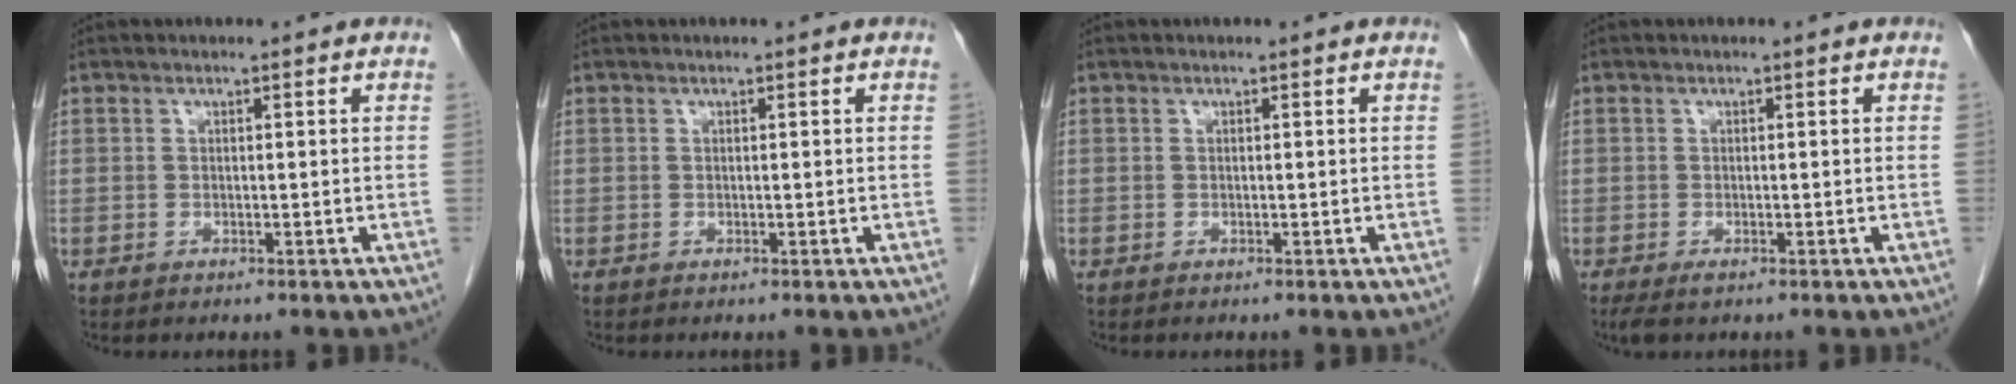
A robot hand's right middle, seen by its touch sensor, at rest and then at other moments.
{"total": 0.0}
{"total": 0.0}
{"total": 1.8, "force": [-1.2, 0.6, 1.2], "torque": [-0.023, -0.007, -0.015]}